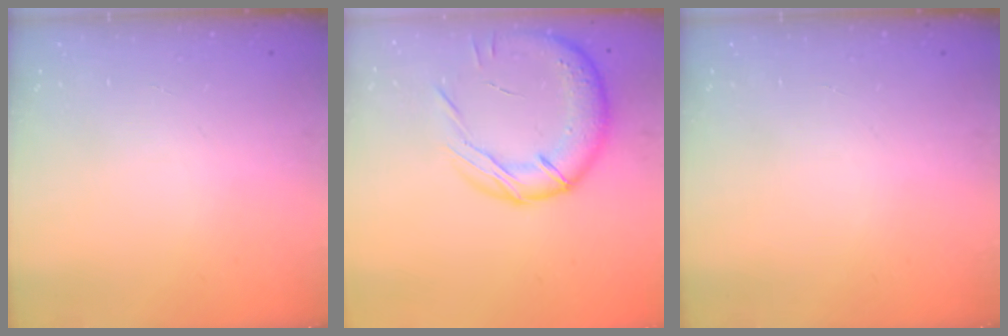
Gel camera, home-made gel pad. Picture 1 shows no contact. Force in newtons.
{"total": 17.7, "press": 17.4, "slide": 3.2}
{"total": 0.0}